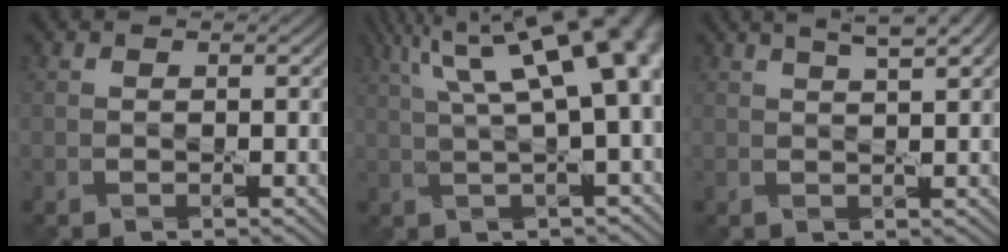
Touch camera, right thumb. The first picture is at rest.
{"total": 15.8, "force": [6.0, 4.8, 13.8], "torque": [-0.195, 0.044, 0.097]}
{"total": 4.4, "force": [2.6, 0.9, 3.4], "torque": [-0.047, 0.012, 0.031]}